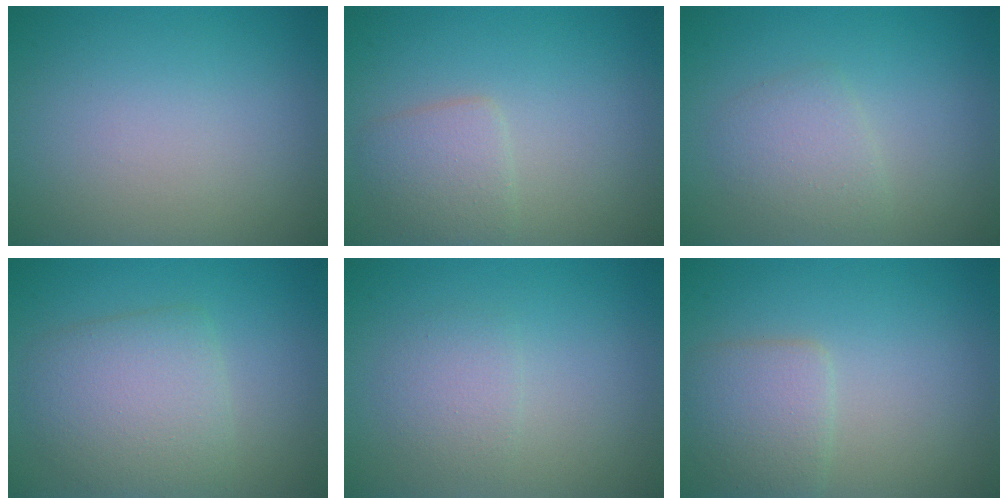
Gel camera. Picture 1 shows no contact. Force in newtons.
{"total": 2.5, "press": 2.5, "slide": 0.1}
{"total": 2.3, "press": 2.3, "slide": 0.1}
{"total": 4.6, "press": 4.6, "slide": 0.2}
{"total": 2.9, "press": 2.9, "slide": 0.2}
{"total": 2.9, "press": 2.9, "slide": 0.0}